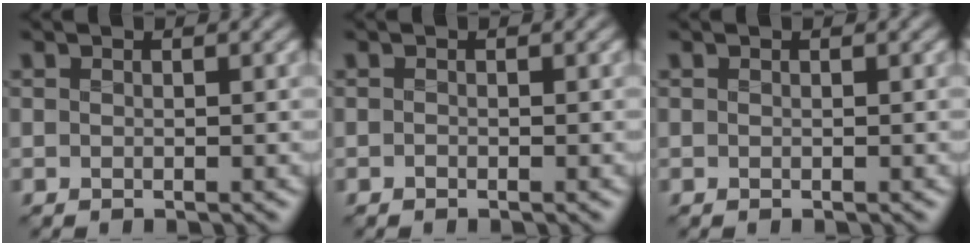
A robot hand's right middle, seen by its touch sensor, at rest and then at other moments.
{"total": 0.0}
{"total": 0.0}